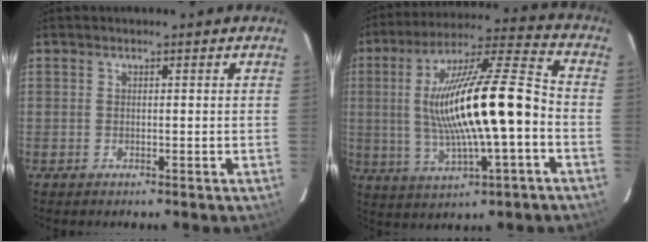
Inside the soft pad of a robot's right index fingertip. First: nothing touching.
{"total": 20.0, "force": [-2.0, 3.4, 19.6], "torque": [-0.357, 0.007, -0.026]}